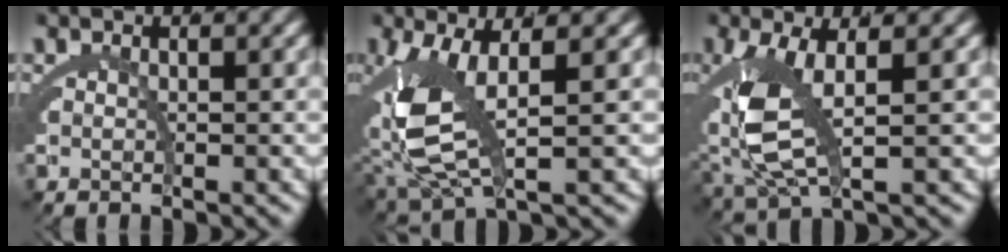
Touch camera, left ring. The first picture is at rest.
{"total": 8.0, "force": [1.2, 3.3, 7.1], "torque": [-0.150, -0.005, 0.031]}
{"total": 6.5, "force": [1.2, 2.2, 6.0], "torque": [-0.128, -0.005, 0.030]}